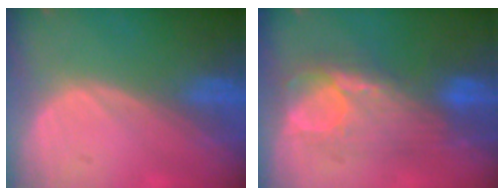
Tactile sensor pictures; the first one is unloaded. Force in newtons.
{"total": 8.1, "press": 8.0, "slide": 0.7}